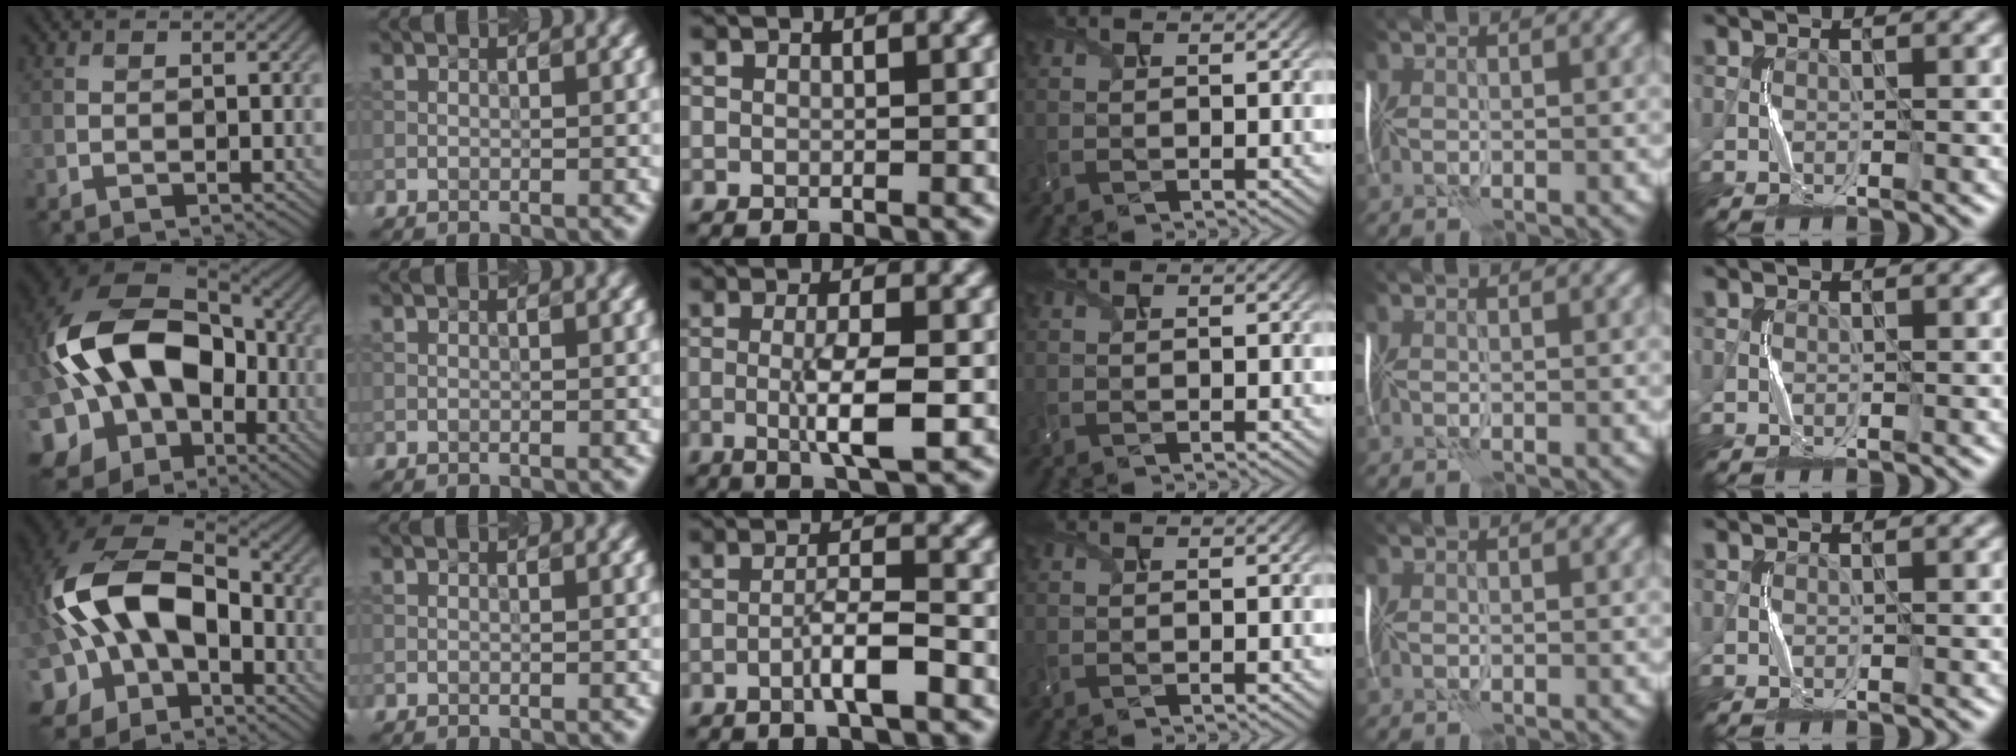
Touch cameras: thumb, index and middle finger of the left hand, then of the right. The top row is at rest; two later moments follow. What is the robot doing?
{"motion": "shake", "object": "handbell"}